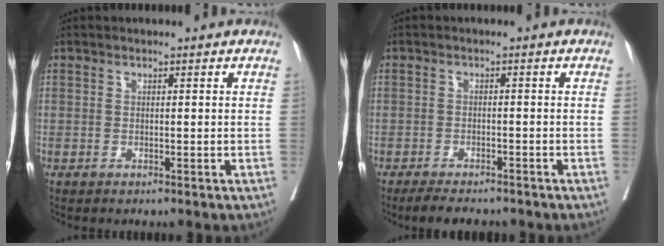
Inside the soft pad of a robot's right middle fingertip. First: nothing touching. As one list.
[{"total": 6.2, "force": [-5.4, 1.5, 2.7], "torque": [-0.035, -0.006, -0.080]}]